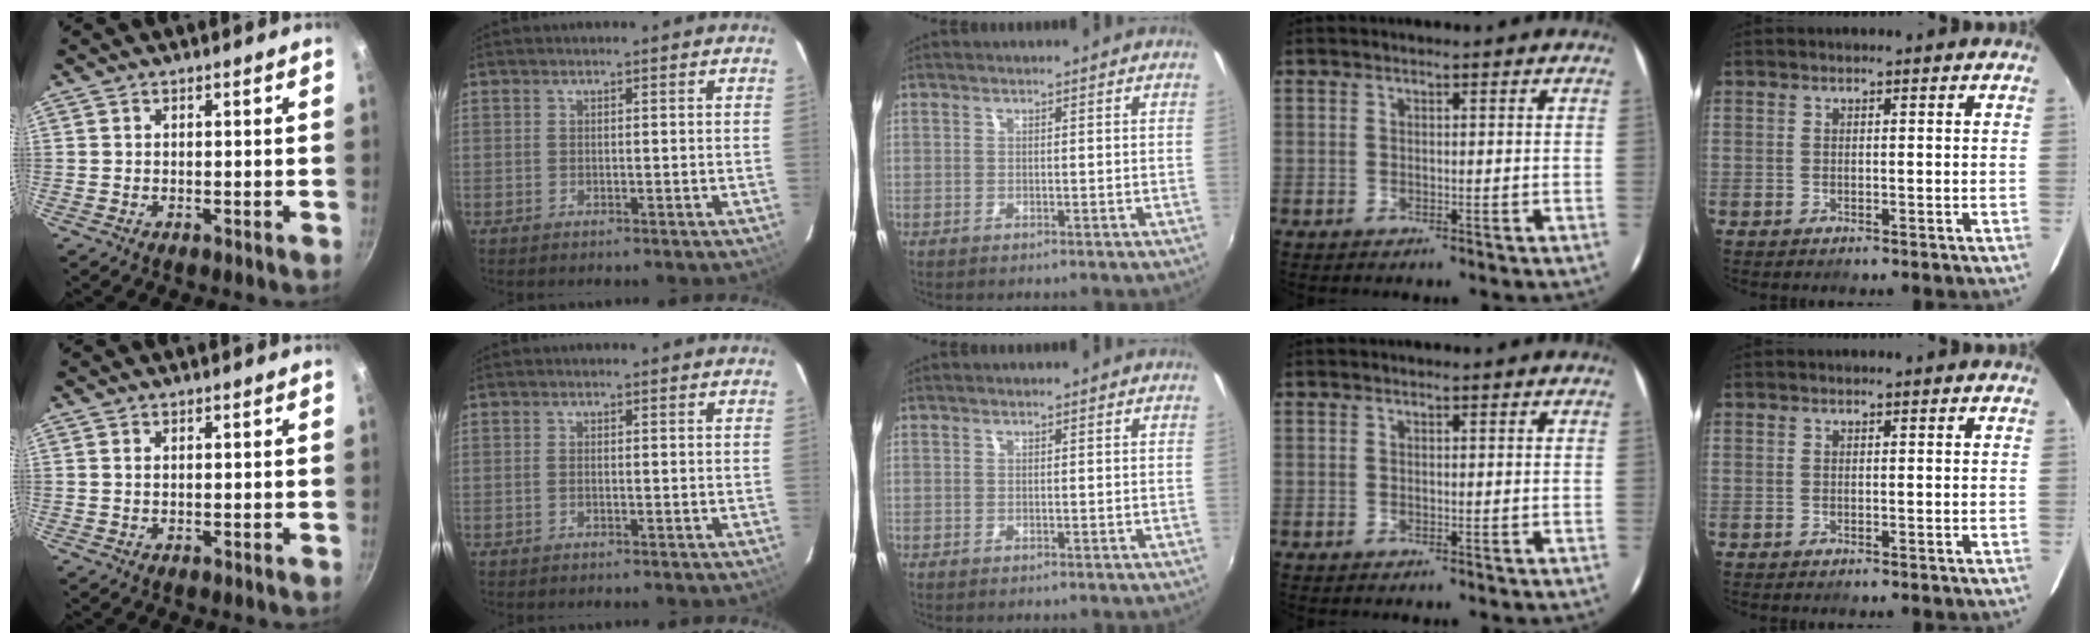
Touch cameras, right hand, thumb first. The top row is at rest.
{"thumb": {"total": 0.7, "force": [0.3, 0.4, 0.4], "torque": [-0.008, 0.001, 0.005]}, "index": {"total": 0.6, "force": [-0.3, 0.3, 0.4], "torque": [-0.011, 0.001, -0.006]}}